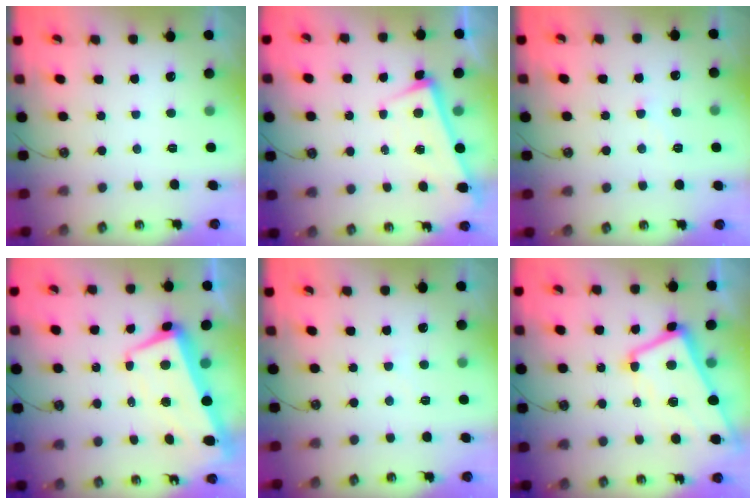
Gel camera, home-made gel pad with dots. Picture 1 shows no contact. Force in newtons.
{"total": 0.8, "press": 0.7, "slide": 0.5}
{"total": 3.1, "press": 3.1, "slide": 0.4}
{"total": 6.2, "press": 5.8, "slide": 2.4}
{"total": 4.6, "press": 4.6, "slide": 0.5}
{"total": 3.6, "press": 3.4, "slide": 1.2}